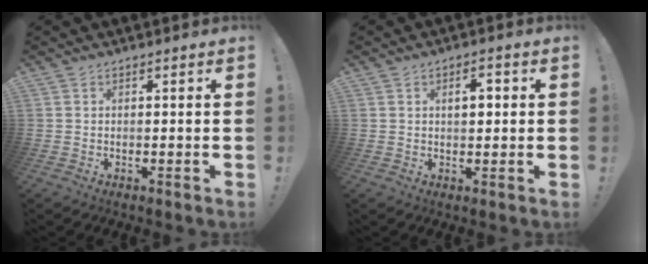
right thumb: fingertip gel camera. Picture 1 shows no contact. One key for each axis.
{"total": 3.8, "fx": 0.8, "fy": 2.0, "fz": 3.1, "tx": -0.044, "ty": 0.004, "tz": 0.005}